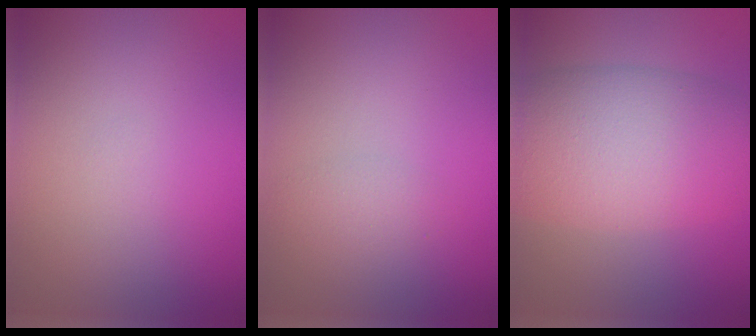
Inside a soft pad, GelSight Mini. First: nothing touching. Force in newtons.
{"total": 1.3, "press": 1.3, "slide": 0.0}
{"total": 10.0, "press": 10.0, "slide": 0.3}